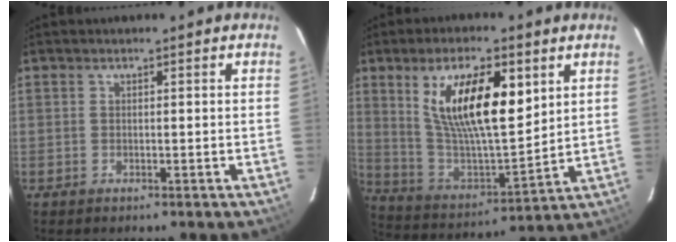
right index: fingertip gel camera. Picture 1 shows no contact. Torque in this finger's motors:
{"motor_torque": [0.92, 0.01, 1.05, 0.21]}